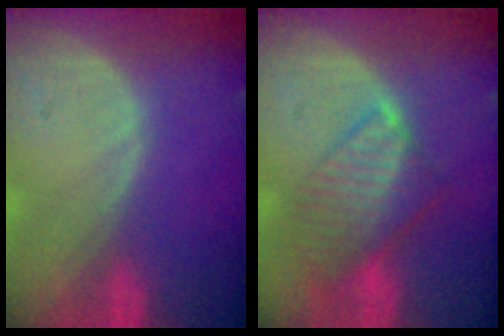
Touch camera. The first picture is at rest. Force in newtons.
{"total": 8.2, "press": 7.1, "slide": 4.2}